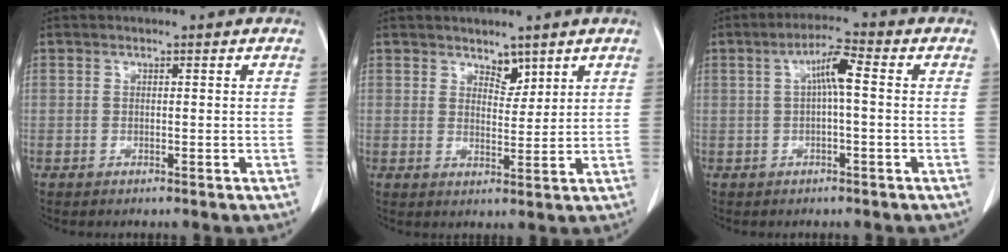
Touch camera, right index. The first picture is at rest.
{"total": 3.0, "force": [2.3, 1.5, 1.1], "torque": [-0.014, -0.006, 0.042]}
{"total": 4.8, "force": [0.6, 0.5, 4.7], "torque": [-0.085, 0.014, 0.009]}